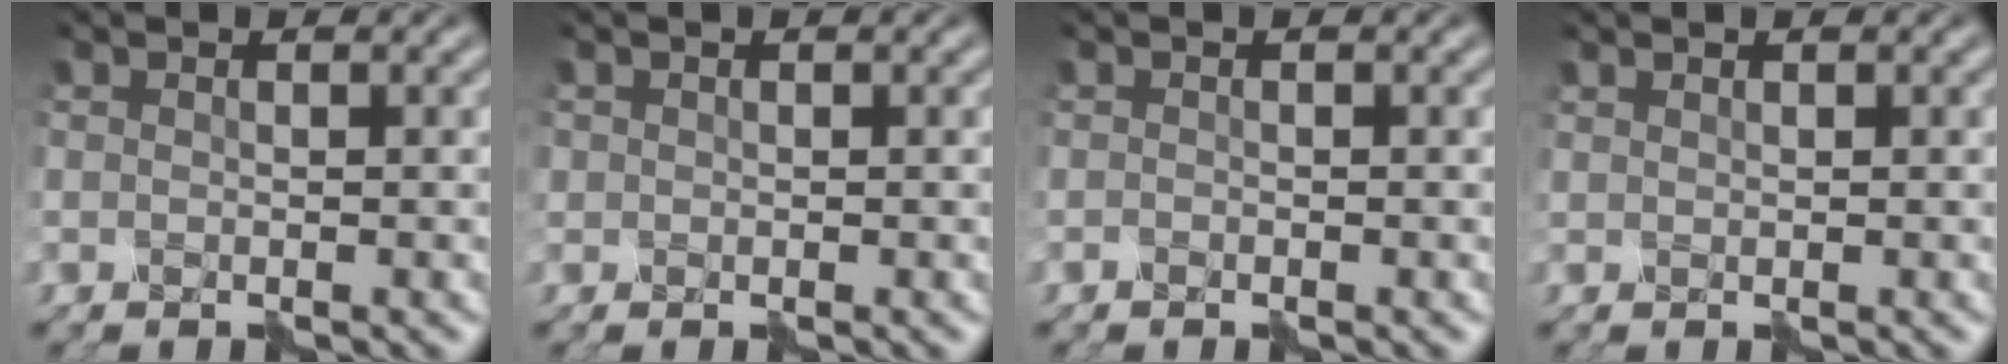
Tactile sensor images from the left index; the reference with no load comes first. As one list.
[{"total": 0.6, "force": [0.1, 0.5, -0.2], "torque": [0.007, -0.002, -0.002]}, {"total": 0.0}, {"total": 0.6, "force": [0.6, 0.0, -0.1], "torque": [0.001, 0.001, 0.010]}]